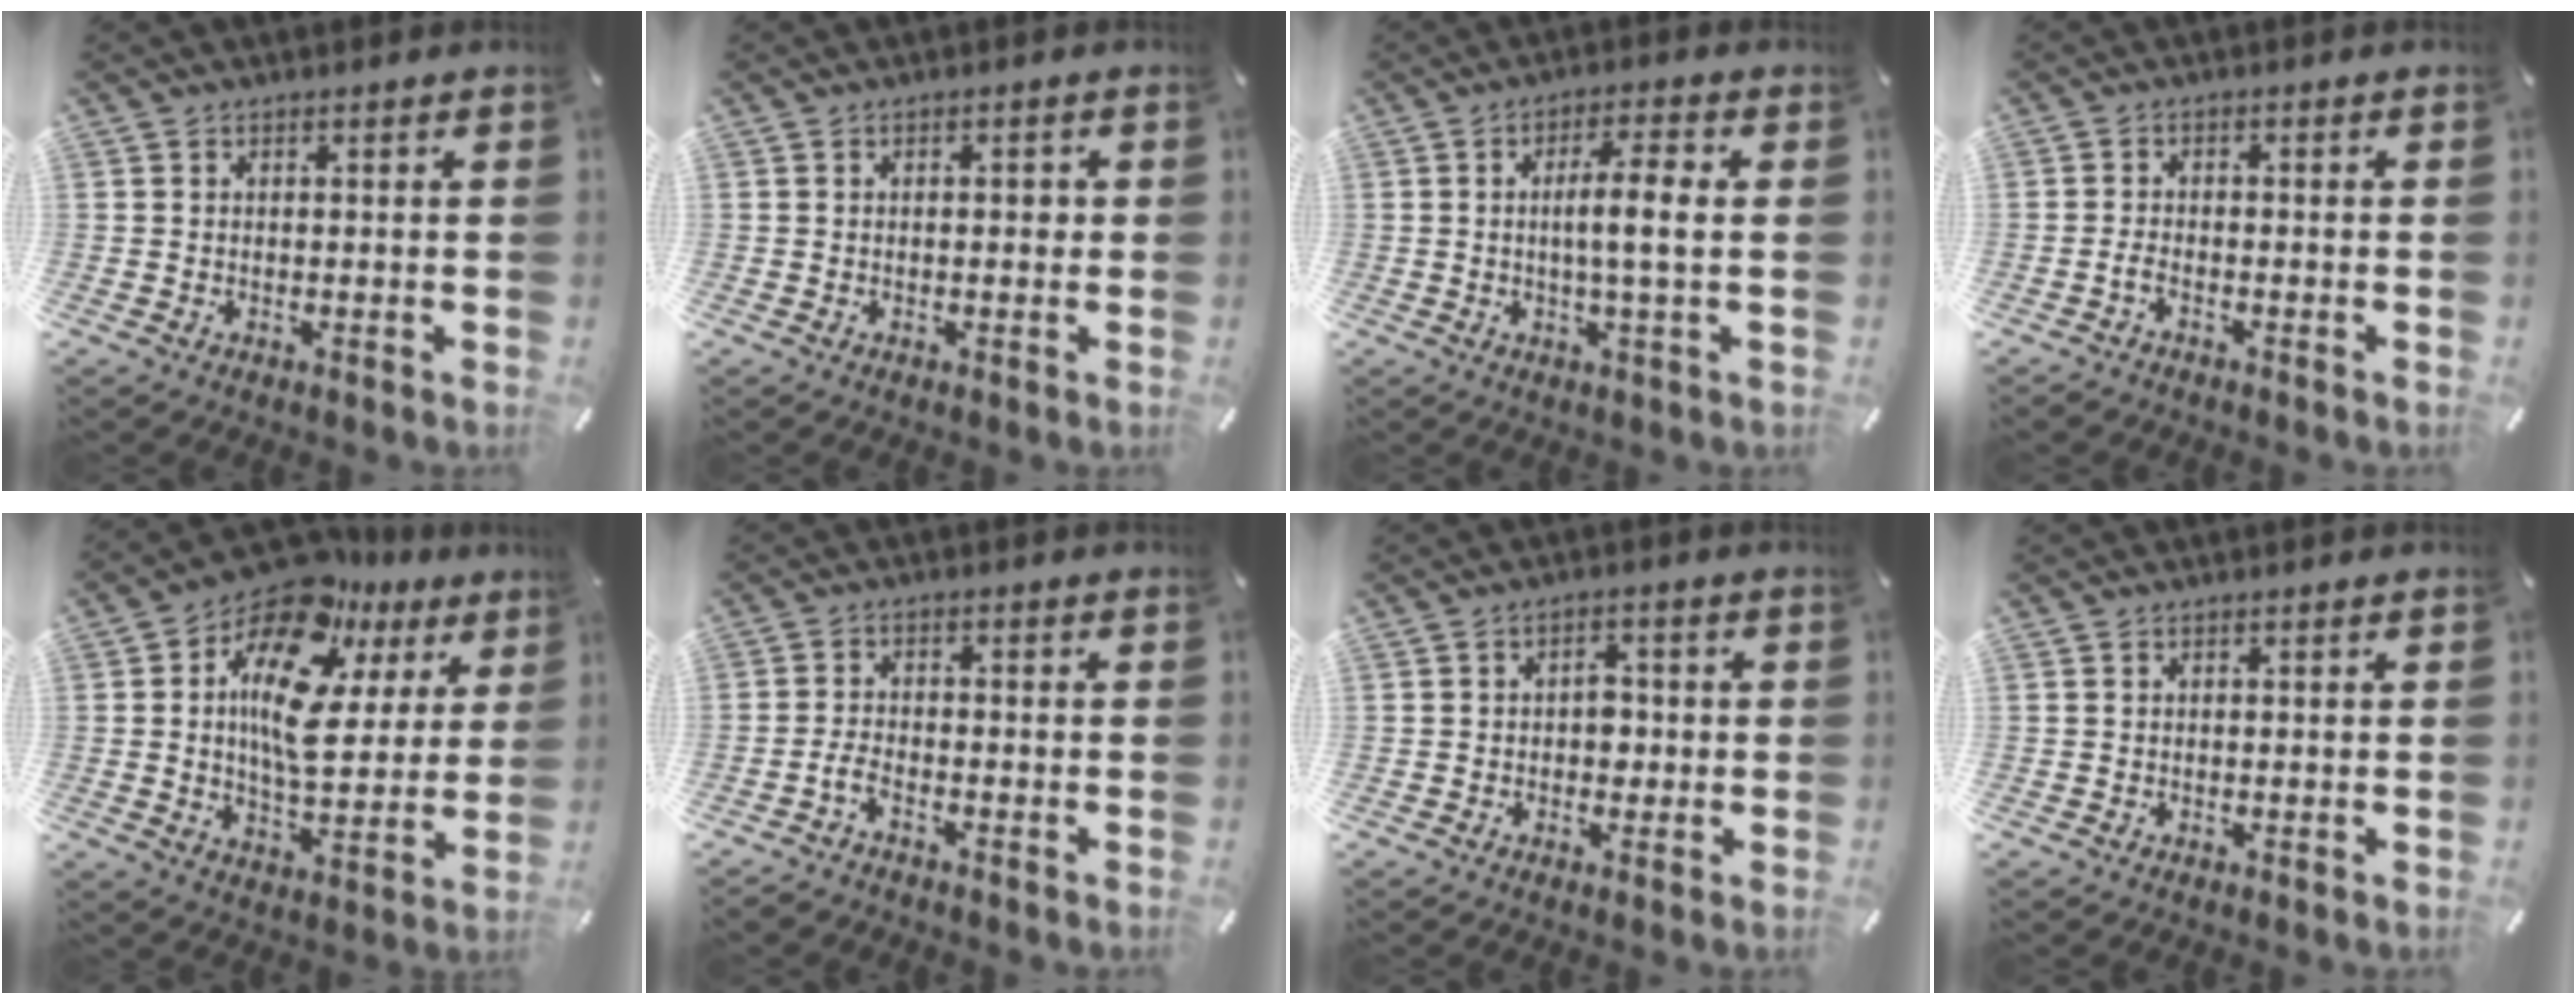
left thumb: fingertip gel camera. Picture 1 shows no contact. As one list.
[{"total": 1.6, "force": [-0.1, 0.7, 1.4], "torque": [-0.018, 0.001, -0.005]}, {"total": 8.2, "force": [0.4, 1.2, 8.1], "torque": [-0.140, 0.003, 0.000]}, {"total": 2.0, "force": [-1.3, 0.8, 1.3], "torque": [-0.030, 0.002, -0.027]}, {"total": 17.5, "force": [7.6, 9.7, 12.4], "torque": [-0.221, -0.054, 0.129]}, {"total": 3.0, "force": [-2.2, 1.1, 1.8], "torque": [-0.043, 0.006, -0.044]}, {"total": 3.5, "force": [-0.3, 2.6, 2.4], "torque": [-0.030, 0.003, -0.012]}, {"total": 0.0}]